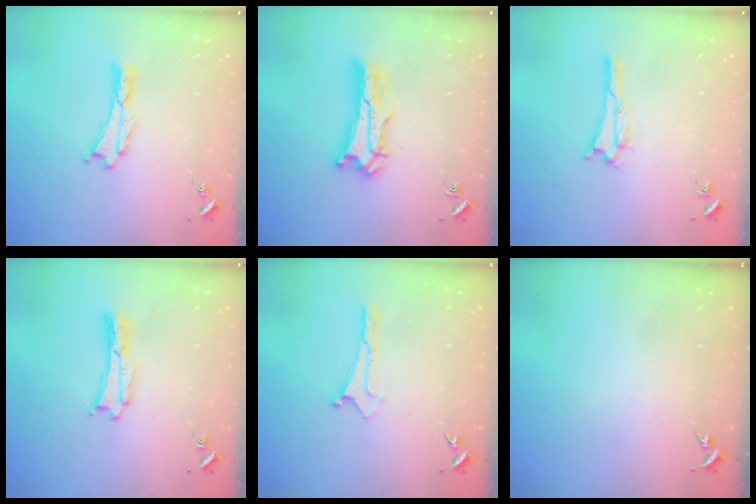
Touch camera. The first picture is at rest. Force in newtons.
{"total": 6.6, "press": 6.6, "slide": 0.6}
{"total": 0.6, "press": 0.6, "slide": 0.1}
{"total": 0.0}
{"total": 0.0}
{"total": 0.0}